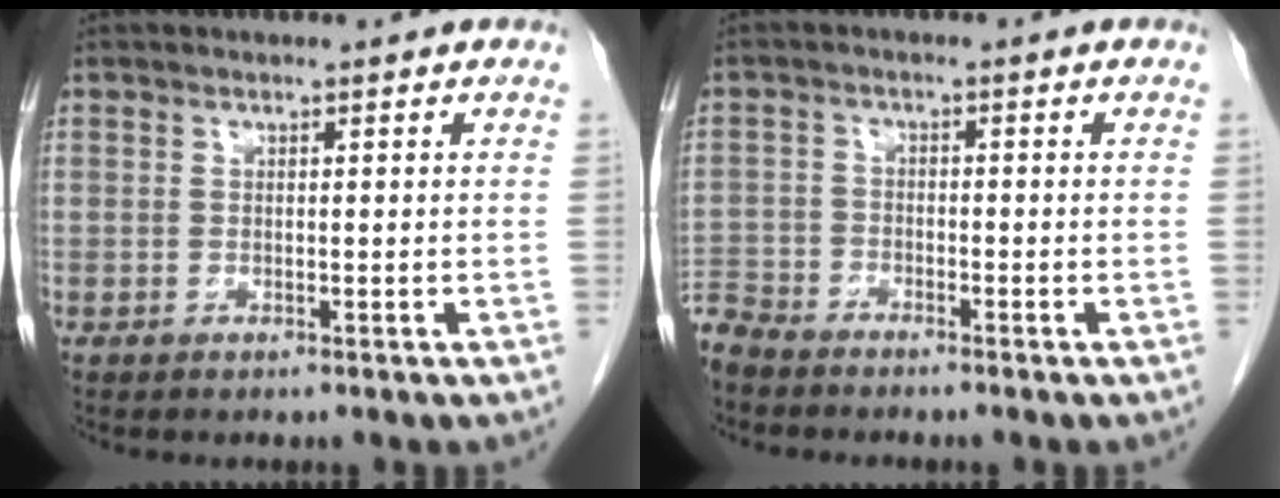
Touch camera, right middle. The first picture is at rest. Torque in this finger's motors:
{"motor_torque": [0.21, -0.32, 0.61, 0.13]}